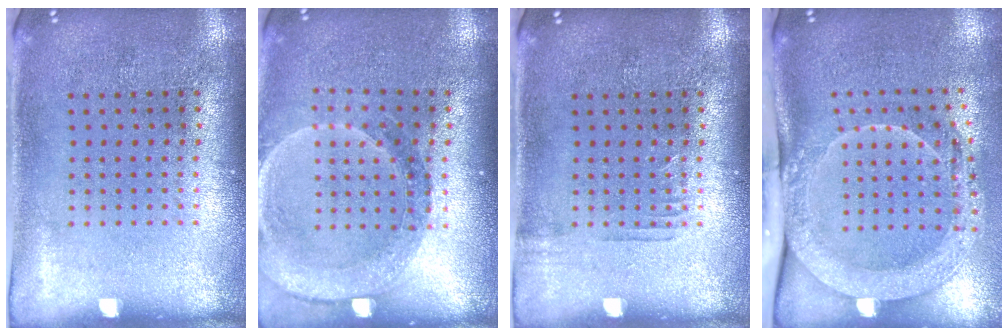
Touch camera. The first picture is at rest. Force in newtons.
{"total": 1.5, "press": 1.5, "slide": 0.3}
{"total": 0.7, "press": 0.6, "slide": 0.2}
{"total": 2.2, "press": 2.1, "slide": 0.7}